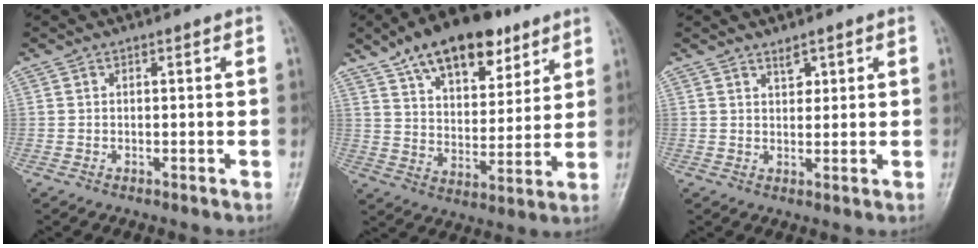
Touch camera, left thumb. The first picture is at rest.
{"total": 18.3, "force": [11.5, 9.3, 10.9], "torque": [-0.135, -0.035, 0.189]}
{"total": 2.2, "force": [1.5, 1.1, 1.1], "torque": [-0.008, -0.011, 0.026]}